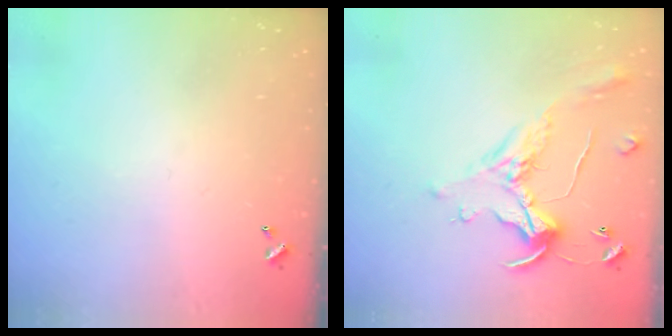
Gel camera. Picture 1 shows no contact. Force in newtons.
{"total": 1.1, "press": 0.8, "slide": 0.9}